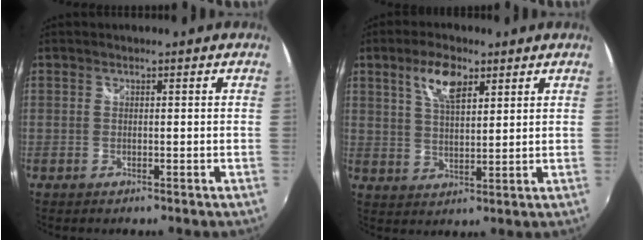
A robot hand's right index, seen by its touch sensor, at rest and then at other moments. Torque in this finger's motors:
{"motor_torque": [0.32, 0.19, 0.36, 0.08]}